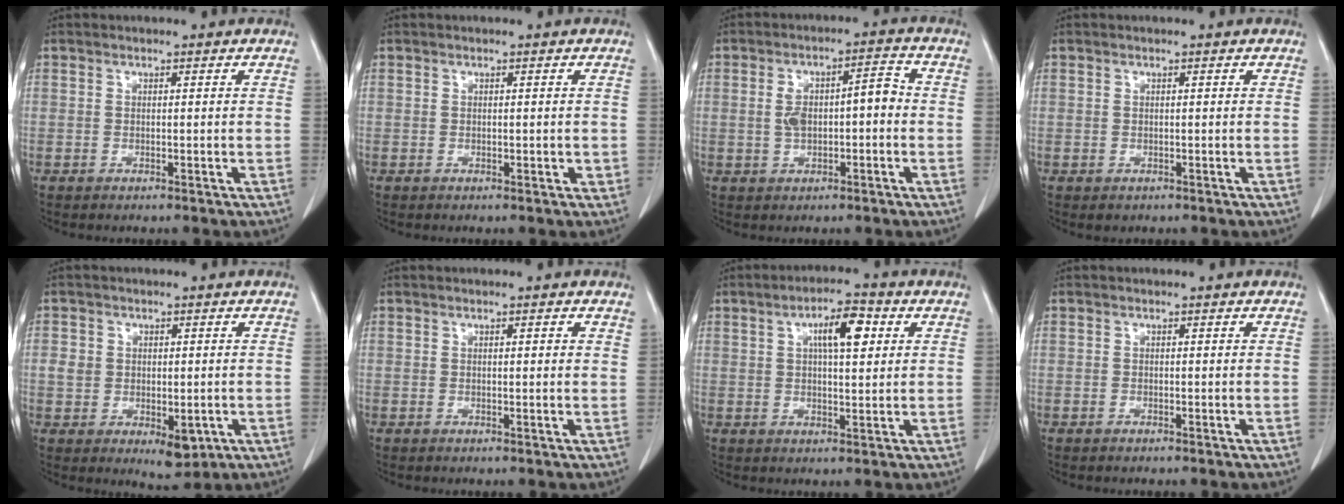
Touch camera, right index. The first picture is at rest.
{"total": 1.0, "force": [-0.1, 0.6, 0.9], "torque": [-0.011, 0.002, 0.000]}
{"total": 6.8, "force": [-0.4, 2.7, 6.2], "torque": [-0.115, 0.030, -0.005]}
{"total": 0.7, "force": [-0.2, 0.6, 0.1], "torque": [-0.003, 0.003, 0.001]}
{"total": 6.7, "force": [-1.1, 4.6, 4.8], "torque": [-0.058, -0.001, -0.003]}
{"total": 1.0, "force": [0.5, 0.2, 0.9], "torque": [-0.015, 0.001, 0.005]}
{"total": 6.9, "force": [2.4, 2.0, 6.2], "torque": [-0.103, 0.012, 0.036]}
{"total": 0.0}